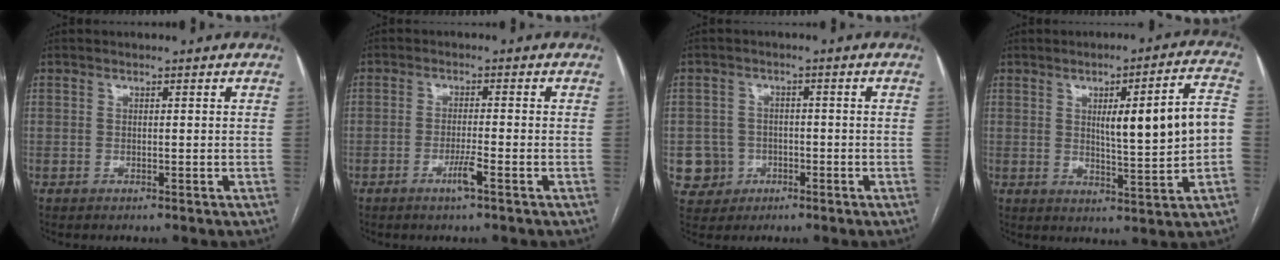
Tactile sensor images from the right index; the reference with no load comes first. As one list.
[{"total": 3.0, "force": [-1.6, -0.4, 2.5], "torque": [-0.051, -0.006, -0.032]}, {"total": 4.7, "force": [-1.3, 4.6, -0.1], "torque": [0.009, 0.013, -0.019]}, {"total": 11.6, "force": [0.8, 0.8, 11.6], "torque": [-0.164, 0.017, 0.018]}]